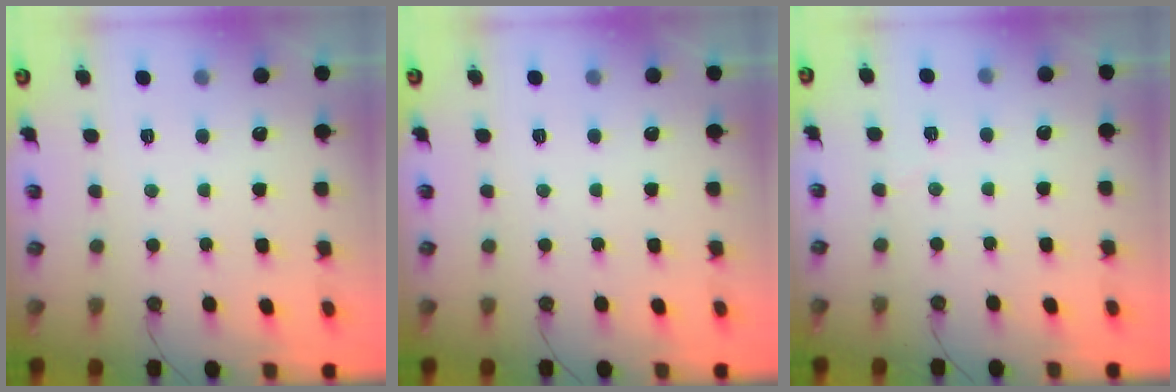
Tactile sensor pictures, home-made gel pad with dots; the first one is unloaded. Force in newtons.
{"total": 0.0}
{"total": 2.6, "press": 2.5, "slide": 0.8}